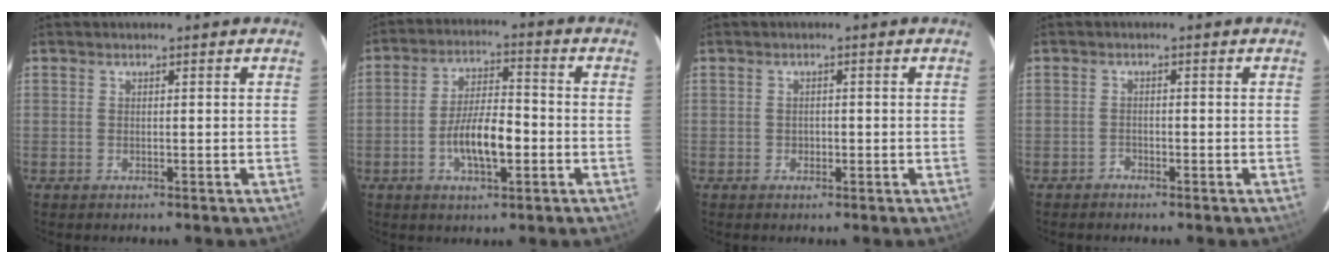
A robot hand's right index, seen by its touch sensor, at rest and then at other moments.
{"total": 9.2, "force": [-2.9, 3.1, 8.2], "torque": [-0.159, 0.004, -0.048]}
{"total": 1.0, "force": [-0.4, 0.9, 0.3], "torque": [-0.004, 0.000, -0.004]}
{"total": 1.1, "force": [-1.0, 0.4, -0.2], "torque": [0.001, 0.006, -0.018]}